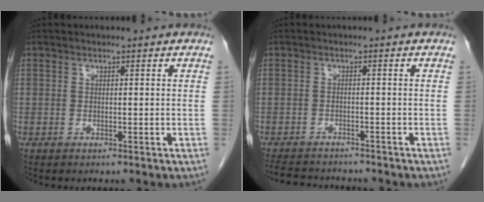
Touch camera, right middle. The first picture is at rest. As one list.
[{"total": 7.6, "force": [-7.1, 1.7, 2.1], "torque": [-0.037, -0.005, -0.104]}]